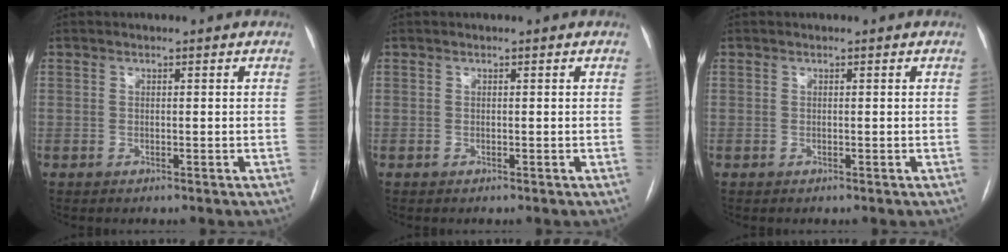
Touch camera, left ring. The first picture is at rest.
{"total": 0.0}
{"total": 0.0}